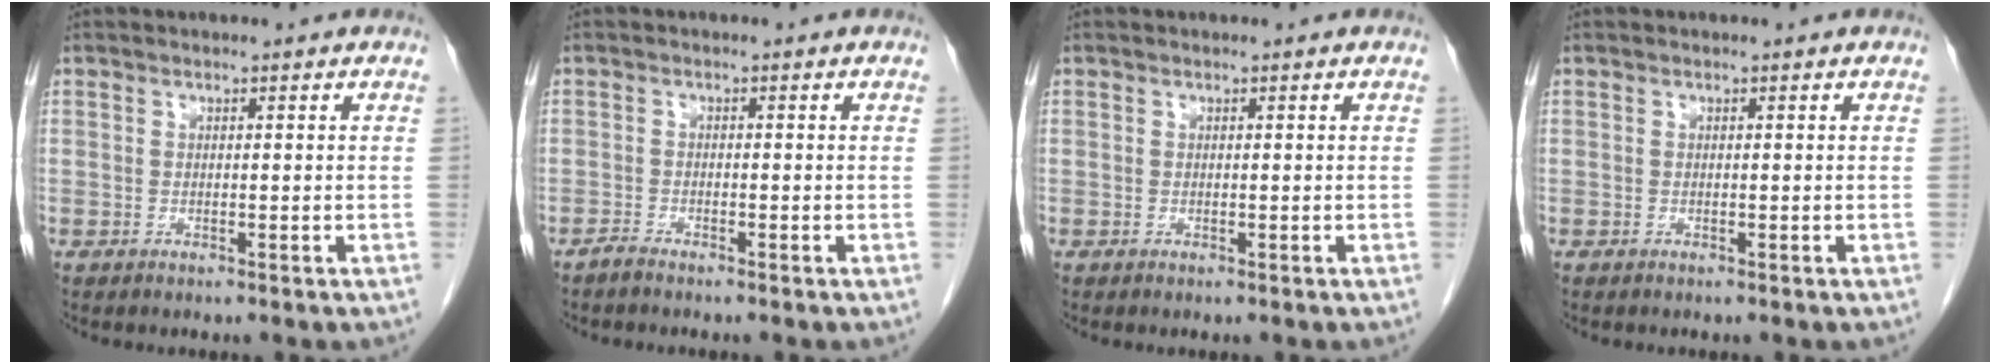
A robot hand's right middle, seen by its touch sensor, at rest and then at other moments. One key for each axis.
{"total": 1.2, "fx": -1.2, "fy": 0.0, "fz": 0.4, "tx": -0.013, "ty": -0.002, "tz": -0.023}
{"total": 0.0}
{"total": 0.0}